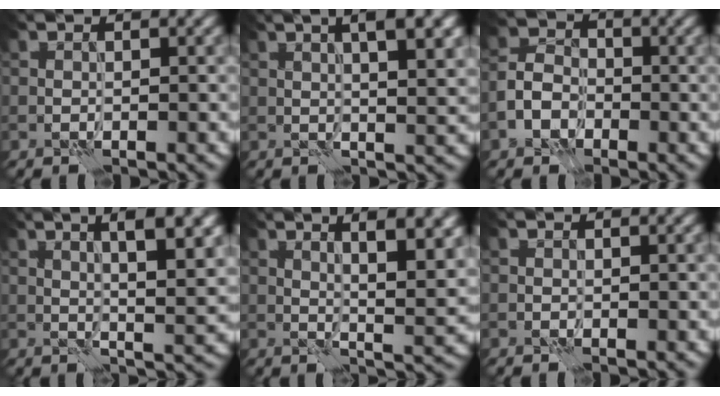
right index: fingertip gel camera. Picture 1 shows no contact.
{"total": 7.1, "force": [2.8, 2.5, 6.0], "torque": [-0.046, 0.028, 0.024]}
{"total": 3.1, "force": [-1.4, 2.4, 1.3], "torque": [-0.027, 0.005, -0.035]}
{"total": 8.2, "force": [2.8, 2.3, 7.4], "torque": [-0.076, 0.017, 0.035]}
{"total": 8.6, "force": [3.0, 2.4, 7.7], "torque": [-0.079, 0.009, 0.040]}
{"total": 0.0}